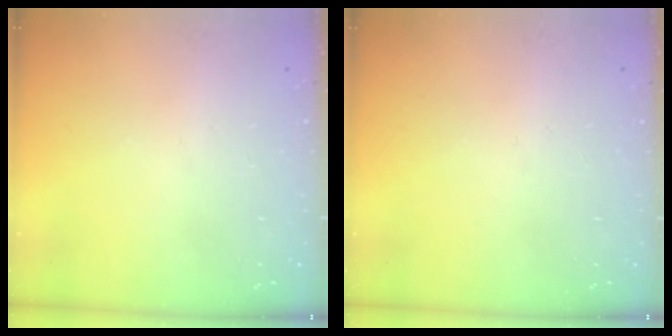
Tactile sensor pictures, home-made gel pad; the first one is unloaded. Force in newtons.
{"total": 0.0}